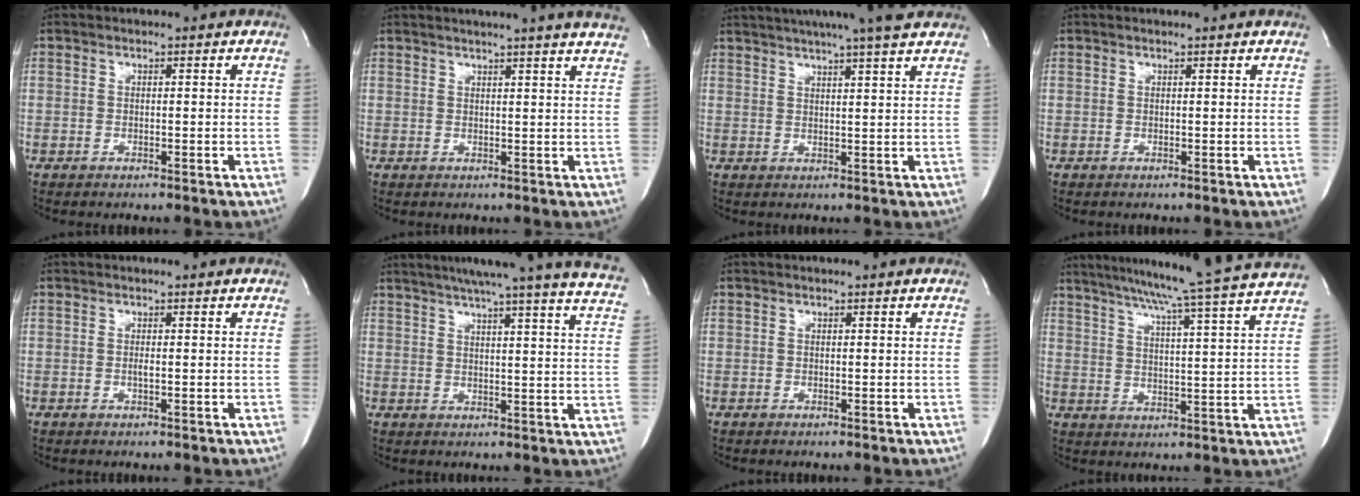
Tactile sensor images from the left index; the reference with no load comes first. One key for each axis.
{"total": 12.4, "fx": 11.0, "fy": -0.7, "fz": 5.6, "tx": -0.092, "ty": -0.016, "tz": 0.120}
{"total": 14.8, "fx": 12.7, "fy": -0.2, "fz": 7.5, "tx": -0.128, "ty": 0.015, "tz": 0.163}
{"total": 0.7, "fx": 0.6, "fy": -0.1, "fz": 0.3, "tx": -0.011, "ty": -0.001, "tz": 0.009}
{"total": 0.7, "fx": -0.5, "fy": 0.0, "fz": 0.6, "tx": -0.013, "ty": -0.005, "tz": -0.008}
{"total": 26.5, "fx": 23.3, "fy": -0.3, "fz": 12.5, "tx": -0.189, "ty": -0.058, "tz": 0.273}
{"total": 0.0}
{"total": 20.0, "fx": 17.3, "fy": -2.5, "fz": 9.8, "tx": -0.171, "ty": -0.033, "tz": 0.223}